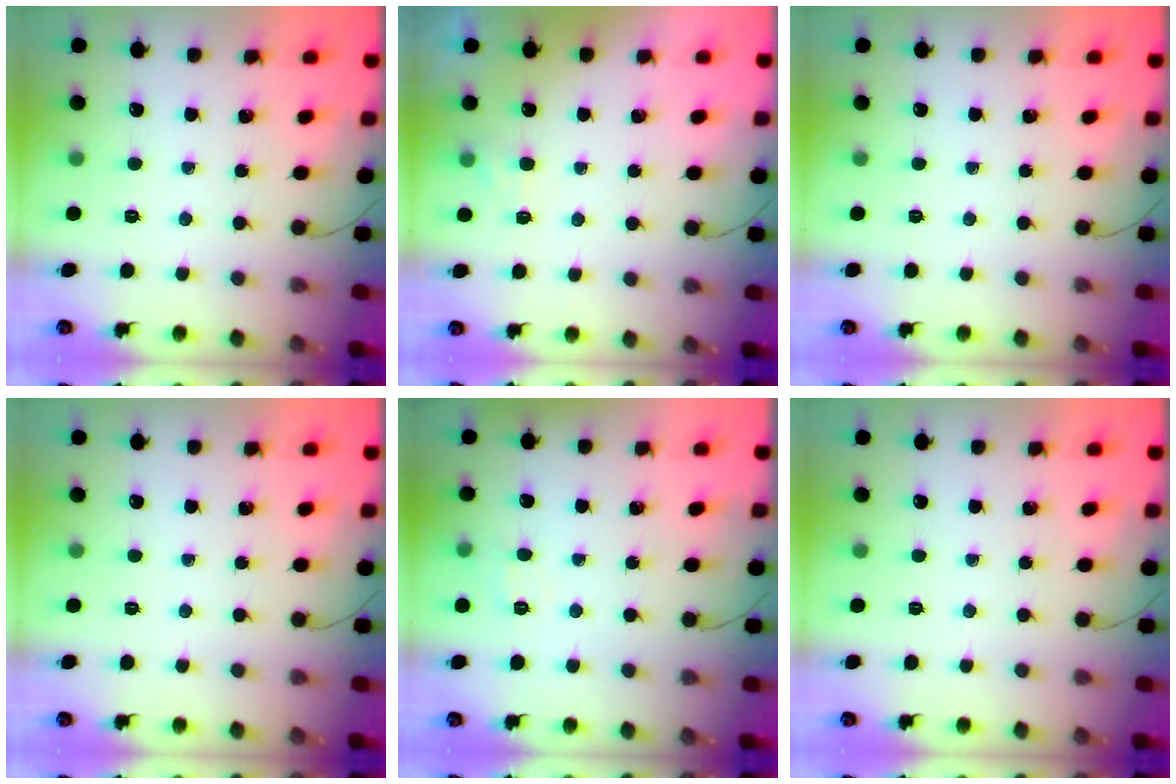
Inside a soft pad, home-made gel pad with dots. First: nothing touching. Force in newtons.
{"total": 2.1, "press": 1.6, "slide": 1.3}
{"total": 0.0}
{"total": 0.0}
{"total": 5.6, "press": 5.4, "slide": 1.2}
{"total": 0.0}